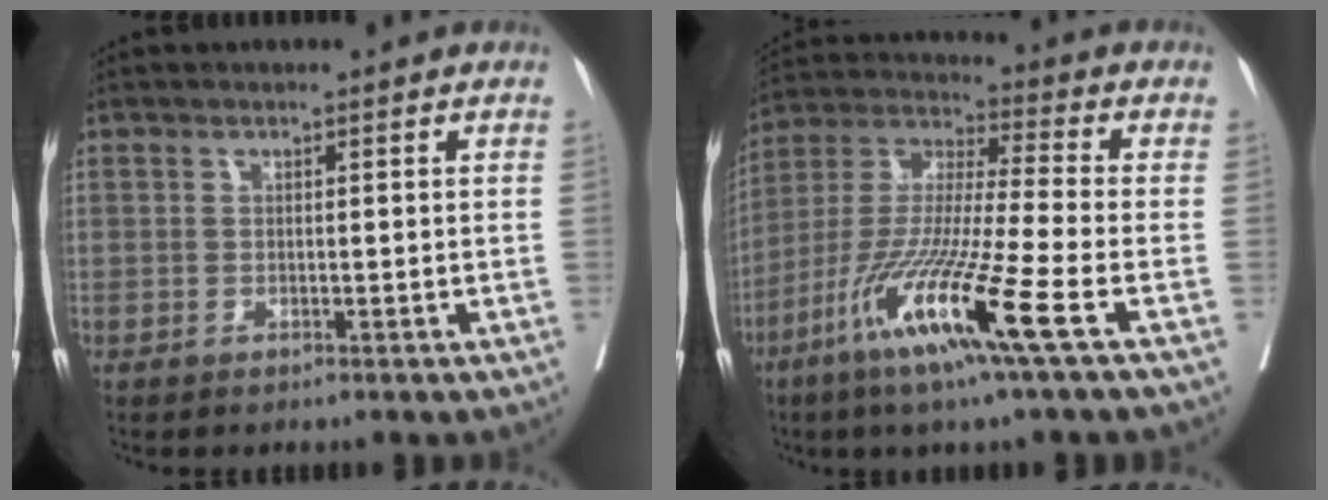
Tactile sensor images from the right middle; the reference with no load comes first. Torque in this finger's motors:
{"motor_torque": [1.52, -0.62, 0.61, 0.21]}